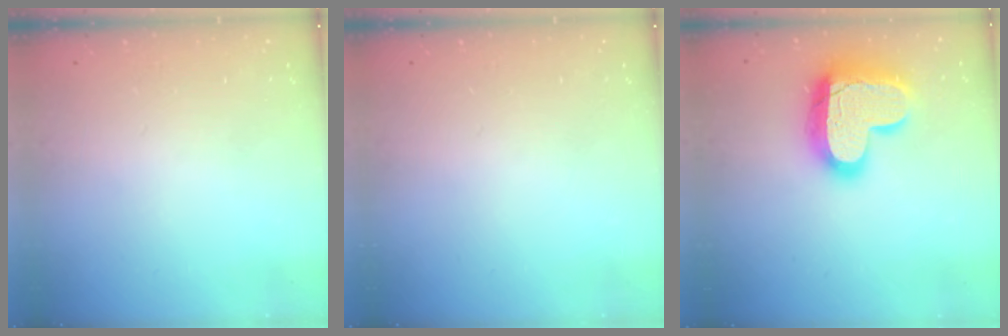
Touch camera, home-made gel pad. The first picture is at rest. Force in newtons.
{"total": 0.0}
{"total": 19.3, "press": 19.2, "slide": 1.6}